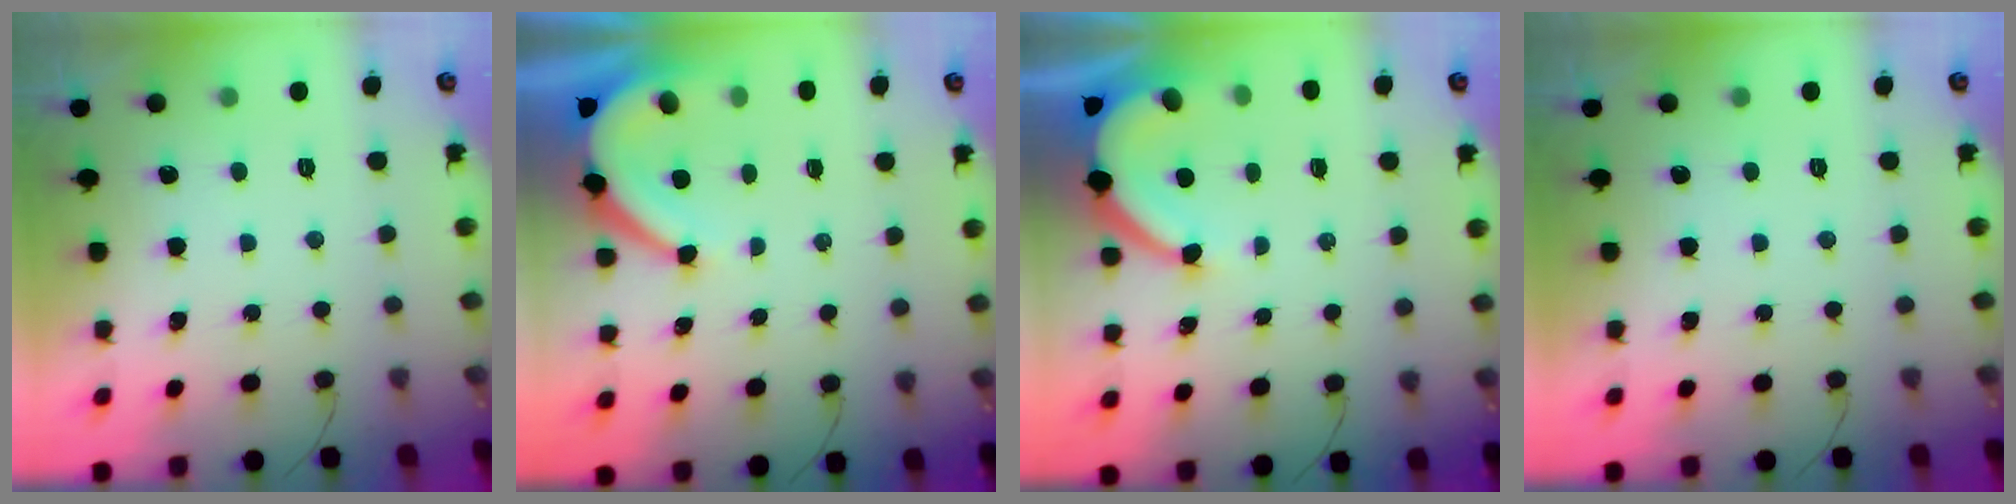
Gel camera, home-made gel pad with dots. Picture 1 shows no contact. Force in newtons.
{"total": 7.3, "press": 7.3, "slide": 0.4}
{"total": 6.9, "press": 6.8, "slide": 1.0}
{"total": 0.0}